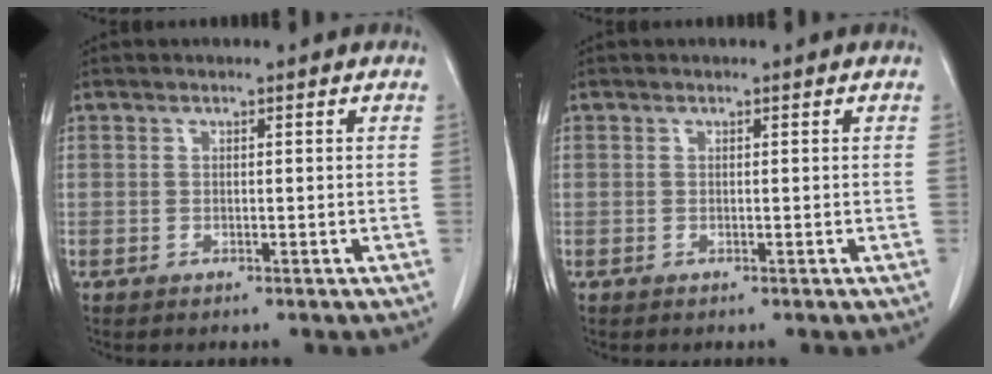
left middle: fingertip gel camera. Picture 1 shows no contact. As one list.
[{"total": 0.0}]